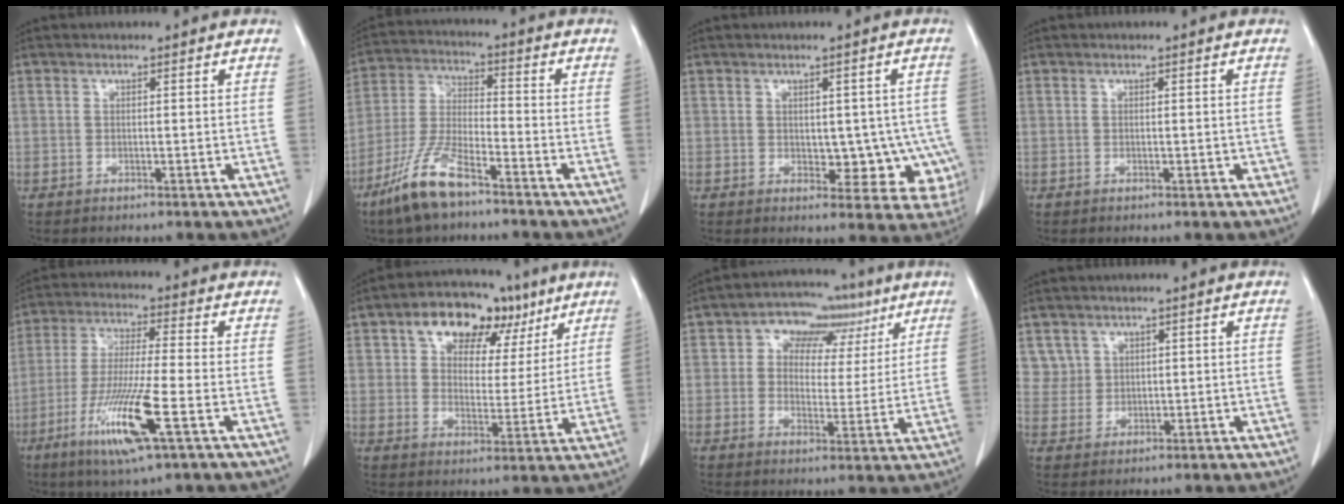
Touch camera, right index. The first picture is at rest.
{"total": 10.5, "force": [-7.3, 2.4, 7.2], "torque": [-0.156, -0.013, -0.144]}
{"total": 8.5, "force": [-1.3, 5.3, 6.5], "torque": [-0.051, 0.013, -0.005]}
{"total": 0.9, "force": [-0.3, 0.6, 0.6], "torque": [-0.007, 0.005, -0.002]}
{"total": 12.6, "force": [-5.2, 0.3, 11.4], "torque": [-0.232, -0.027, -0.097]}
{"total": 12.5, "force": [6.8, 7.8, 7.0], "torque": [-0.092, 0.035, 0.106]}
{"total": 9.9, "force": [4.5, 6.6, 5.8], "torque": [-0.066, 0.033, 0.064]}
{"total": 3.6, "force": [1.8, 3.1, -0.3], "torque": [0.016, 0.008, 0.035]}